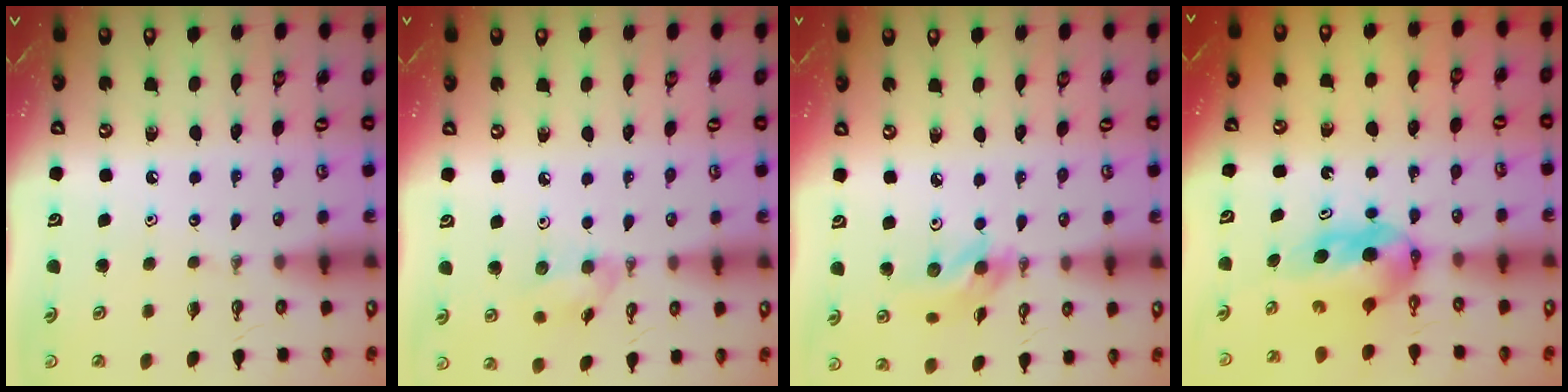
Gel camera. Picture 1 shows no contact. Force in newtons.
{"total": 7.7, "press": 7.6, "slide": 0.5}
{"total": 11.4, "press": 11.2, "slide": 2.3}
{"total": 6.2, "press": 5.5, "slide": 2.9}